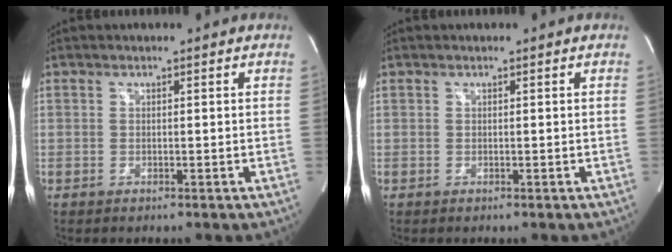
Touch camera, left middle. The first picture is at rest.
{"total": 0.0}